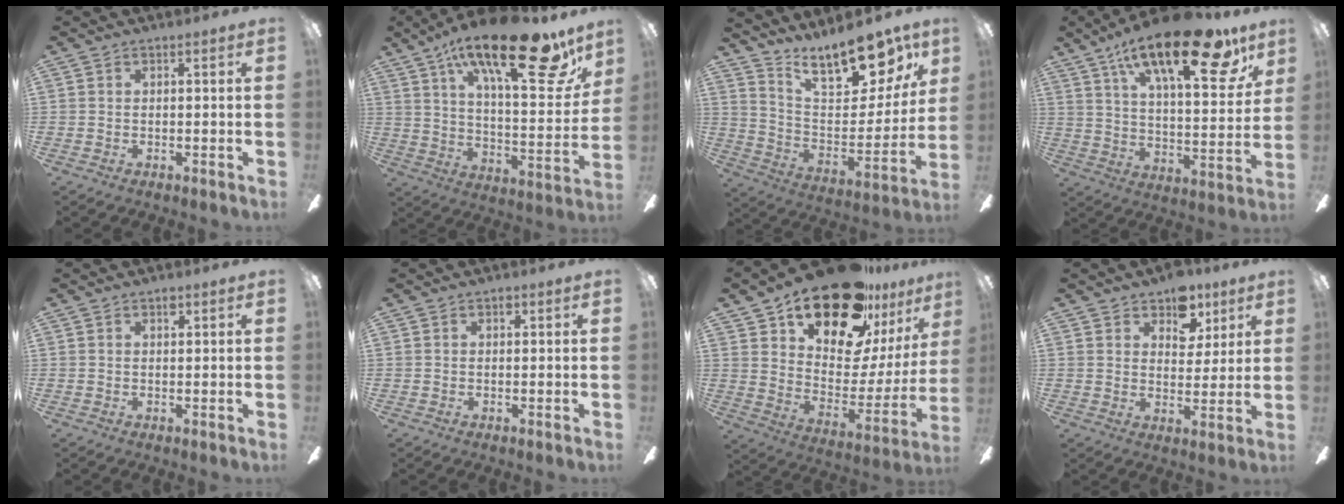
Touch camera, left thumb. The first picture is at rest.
{"total": 28.8, "force": [17.9, 9.6, 20.4], "torque": [-0.307, -0.098, 0.286]}
{"total": 19.7, "force": [15.6, 7.1, 9.6], "torque": [-0.158, -0.107, 0.272]}
{"total": 26.0, "force": [15.9, 8.9, 18.6], "torque": [-0.282, -0.093, 0.254]}
{"total": 1.7, "force": [1.1, 0.9, 1.0], "torque": [-0.005, -0.003, 0.015]}
{"total": 1.3, "force": [0.7, 0.8, 0.8], "torque": [-0.009, 0.002, 0.010]}
{"total": 26.6, "force": [20.0, 11.3, 13.6], "torque": [-0.204, -0.129, 0.345]}
{"total": 8.9, "force": [5.9, 5.8, 3.2], "torque": [-0.031, -0.029, 0.105]}